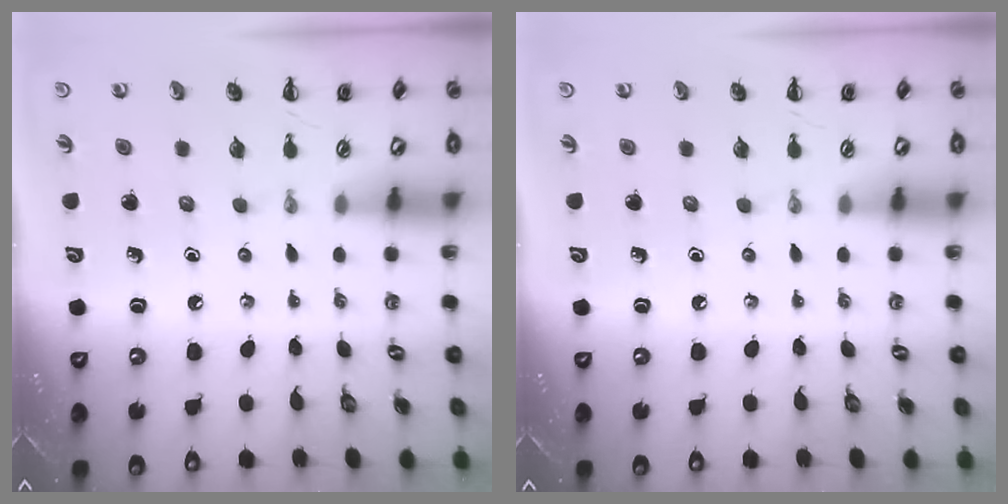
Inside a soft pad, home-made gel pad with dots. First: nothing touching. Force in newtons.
{"total": 0.0}